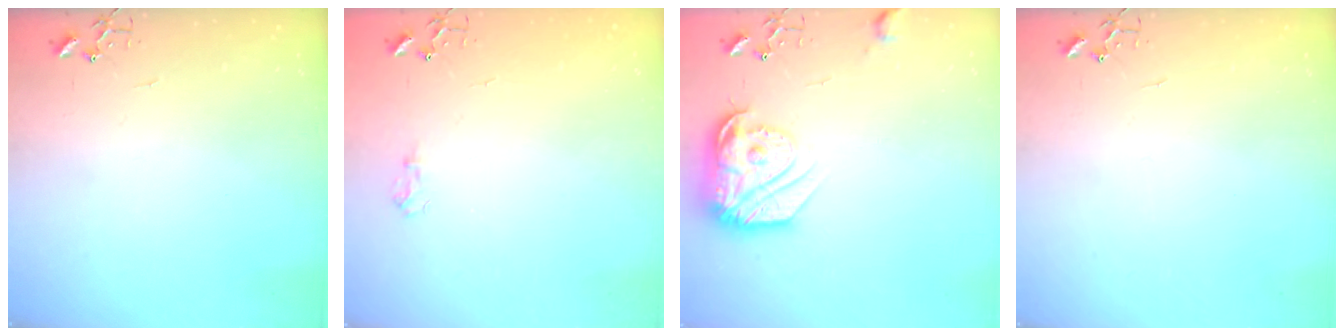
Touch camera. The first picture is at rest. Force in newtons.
{"total": 5.7, "press": 5.7, "slide": 0.6}
{"total": 17.9, "press": 17.9, "slide": 1.2}
{"total": 0.0}